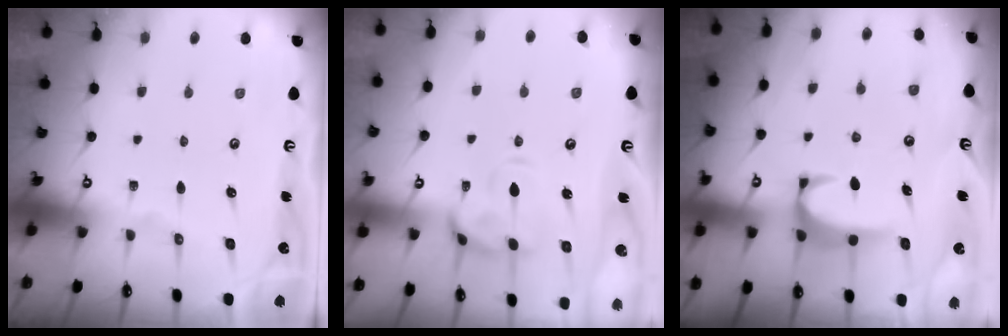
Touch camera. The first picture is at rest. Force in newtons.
{"total": 5.2, "press": 5.0, "slide": 1.3}
{"total": 2.5, "press": 2.4, "slide": 0.7}